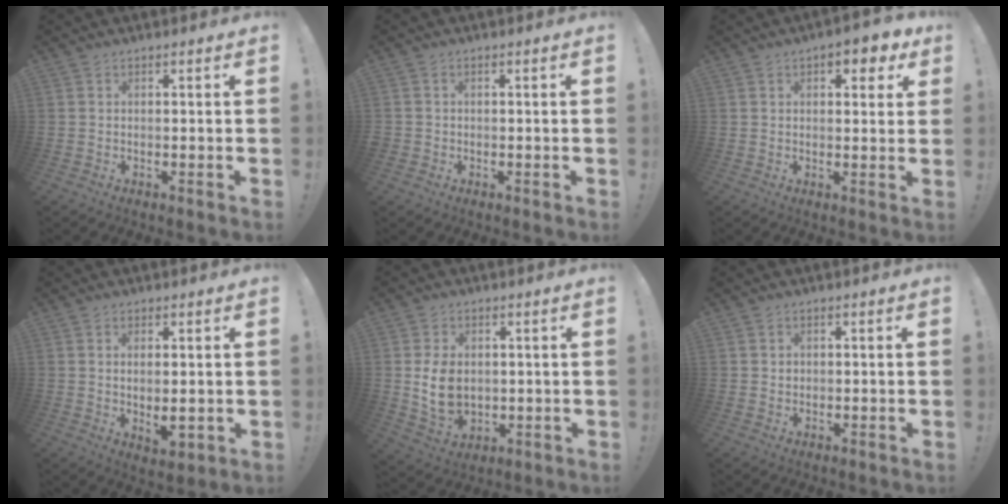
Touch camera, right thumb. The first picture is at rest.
{"total": 1.4, "force": [-0.5, 1.3, 0.4], "torque": [-0.006, 0.005, -0.009]}
{"total": 5.9, "force": [3.2, 2.9, 4.1], "torque": [-0.036, -0.013, 0.049]}
{"total": 4.8, "force": [0.6, 2.2, 4.3], "torque": [-0.043, -0.013, 0.013]}
{"total": 10.8, "force": [1.0, 8.8, 6.1], "torque": [-0.105, -0.011, 0.025]}
{"total": 1.3, "force": [0.4, 1.2, 0.1], "torque": [0.005, 0.000, 0.006]}